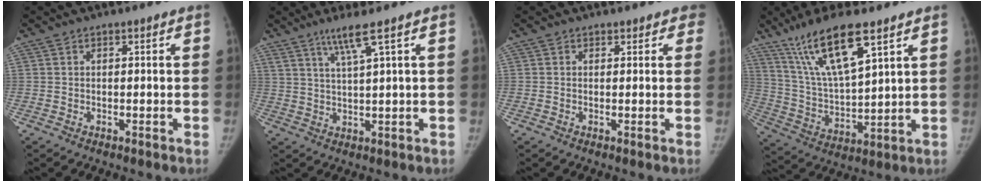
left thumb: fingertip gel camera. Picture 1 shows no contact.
{"total": 4.9, "force": [3.0, -0.9, 3.8], "torque": [-0.081, -0.019, 0.067]}
{"total": 1.9, "force": [1.4, 1.2, 0.6], "torque": [0.022, -0.001, 0.007]}
{"total": 15.1, "force": [9.4, 3.4, 11.3], "torque": [-0.215, -0.040, 0.194]}